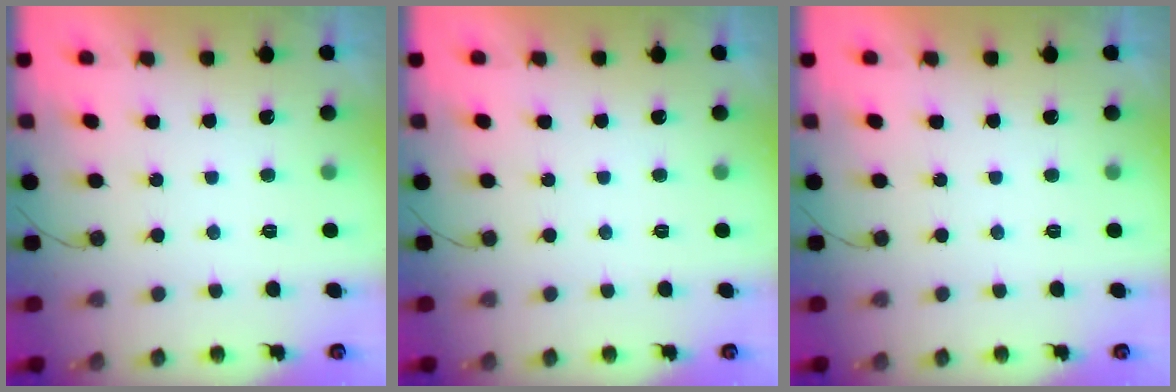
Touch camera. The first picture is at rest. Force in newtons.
{"total": 0.0}
{"total": 0.0}